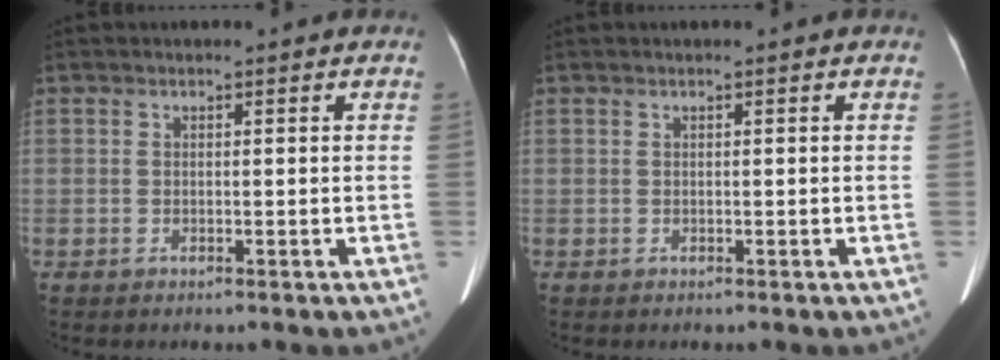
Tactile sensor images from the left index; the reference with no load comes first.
{"total": 0.0}